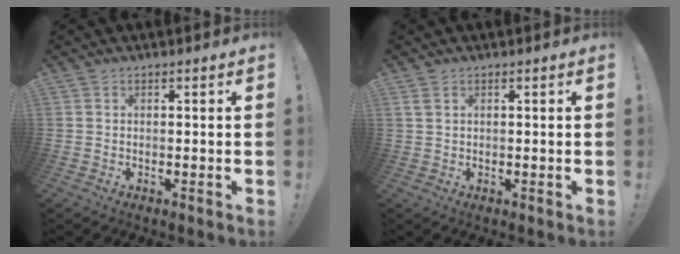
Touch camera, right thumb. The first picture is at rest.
{"total": 1.8, "force": [1.0, 0.9, 1.3], "torque": [-0.029, 0.004, 0.019]}